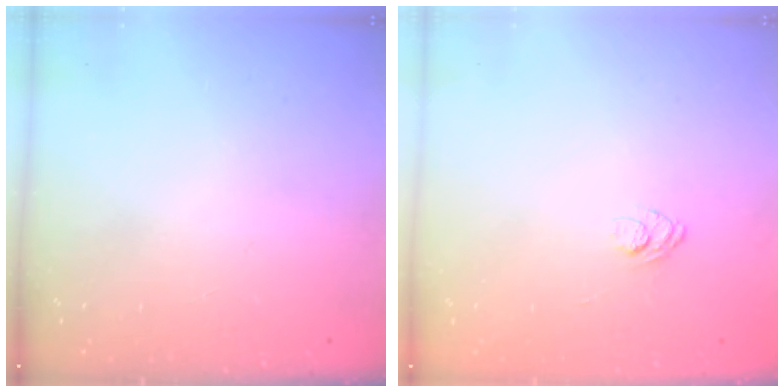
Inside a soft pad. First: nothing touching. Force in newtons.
{"total": 3.8, "press": 3.5, "slide": 1.4}